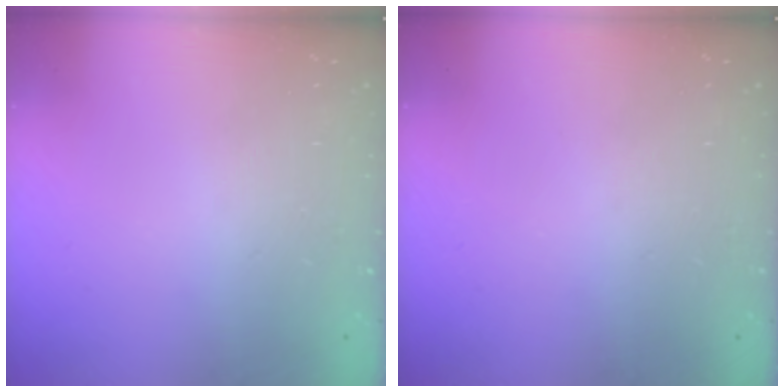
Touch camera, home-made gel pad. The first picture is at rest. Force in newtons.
{"total": 0.0}